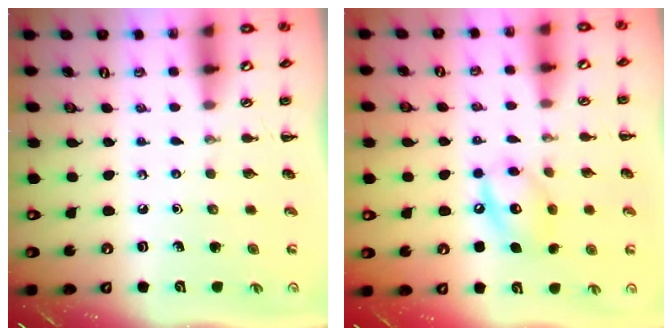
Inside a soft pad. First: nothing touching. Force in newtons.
{"total": 11.1, "press": 10.9, "slide": 1.7}